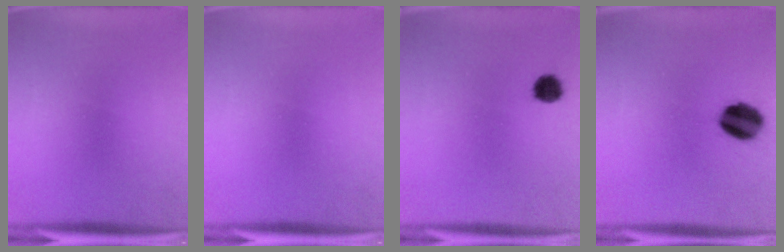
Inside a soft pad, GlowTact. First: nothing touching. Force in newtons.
{"total": 0.0}
{"total": 3.3}
{"total": 11.0}